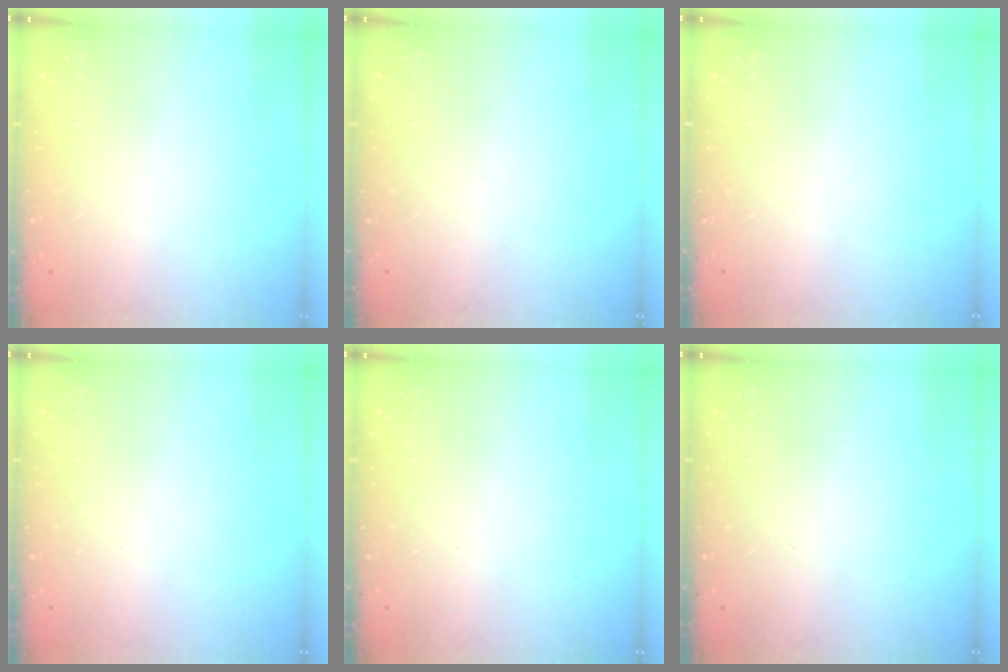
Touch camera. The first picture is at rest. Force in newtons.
{"total": 0.0}
{"total": 0.0}
{"total": 0.0}
{"total": 0.0}
{"total": 0.0}